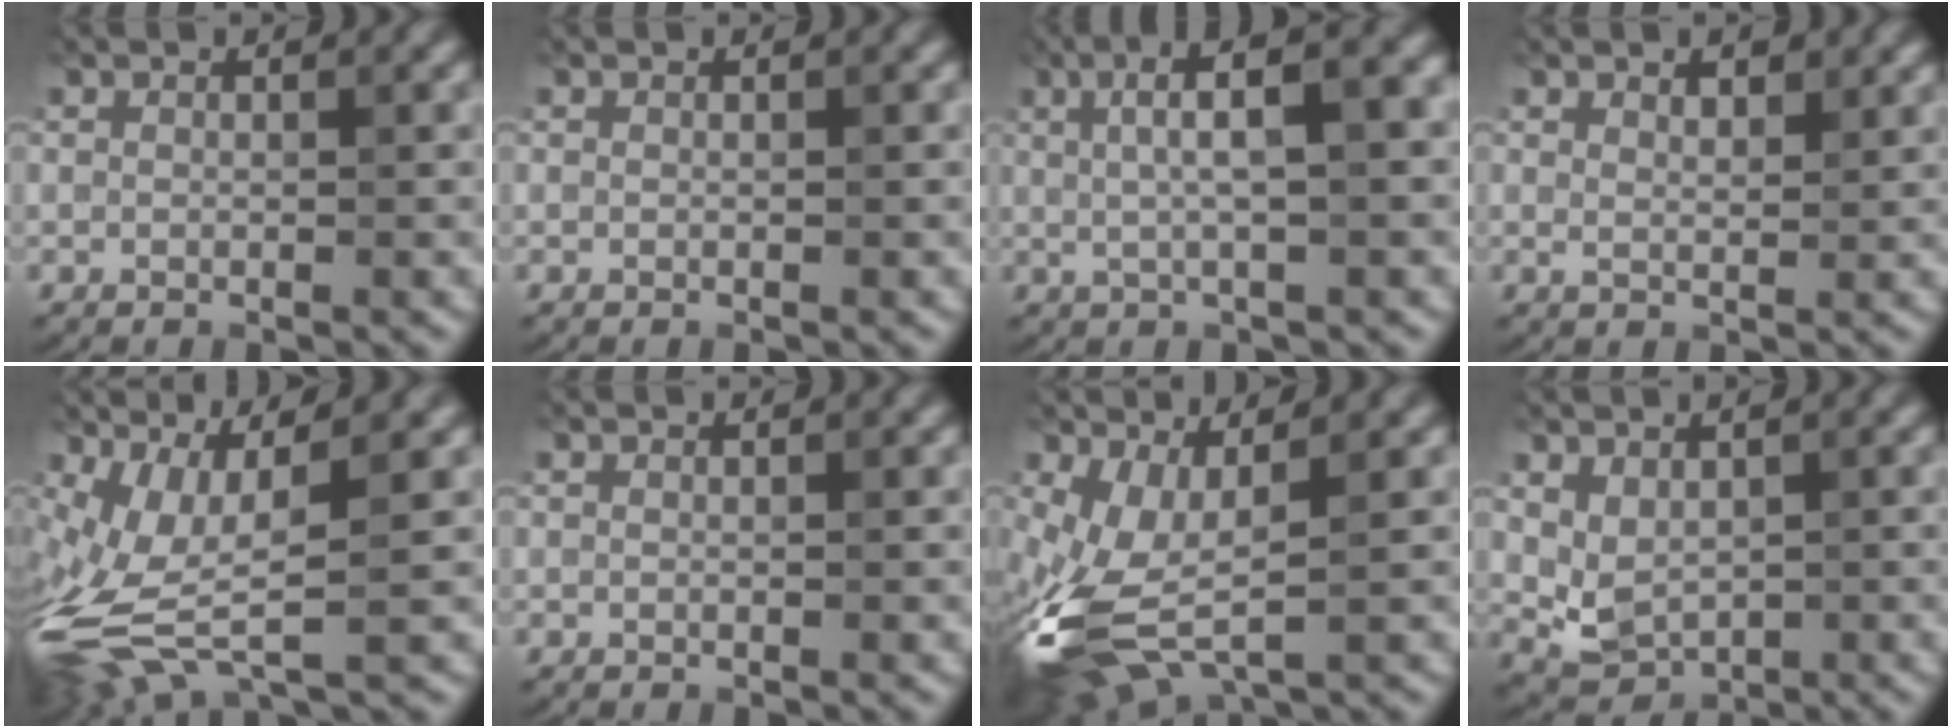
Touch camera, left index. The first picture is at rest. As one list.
[{"total": 0.0}, {"total": 6.6, "force": [1.3, 1.6, 6.3], "torque": [-0.099, 0.019, 0.022]}, {"total": 1.1, "force": [0.9, 0.4, 0.5], "torque": [-0.014, -0.003, 0.024]}, {"total": 7.1, "force": [-1.8, 2.3, 6.4], "torque": [-0.161, -0.002, -0.030]}, {"total": 0.0}, {"total": 7.2, "force": [-2.5, 3.1, 6.0], "torque": [-0.165, -0.005, -0.042]}, {"total": 2.2, "force": [0.4, 1.6, 1.5], "torque": [-0.036, -0.006, 0.022]}]